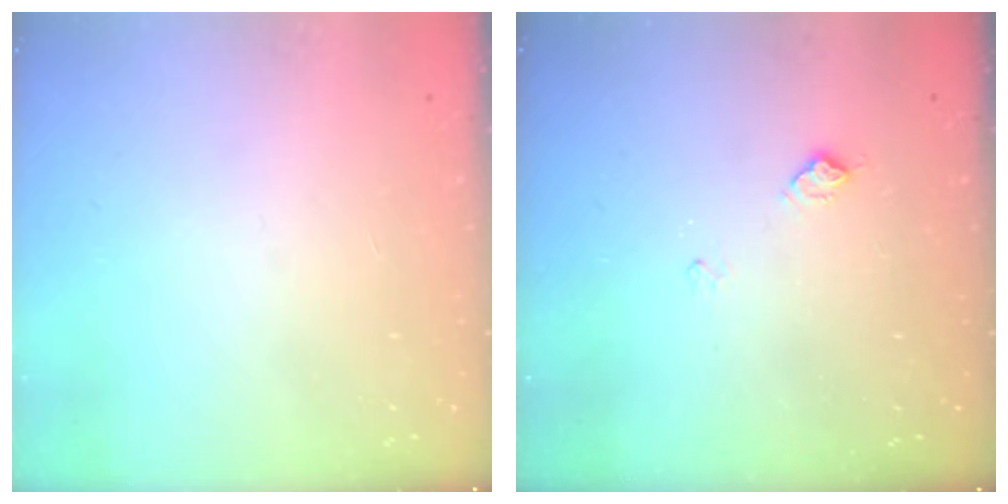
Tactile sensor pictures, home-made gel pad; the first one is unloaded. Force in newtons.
{"total": 6.7, "press": 6.7, "slide": 0.8}